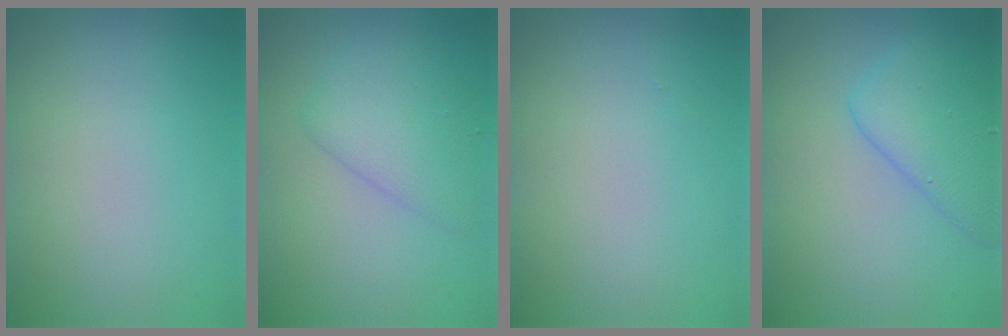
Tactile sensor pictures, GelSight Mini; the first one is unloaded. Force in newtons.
{"total": 3.3, "press": 3.3, "slide": 0.1}
{"total": 0.0}
{"total": 3.9, "press": 3.9, "slide": 0.3}